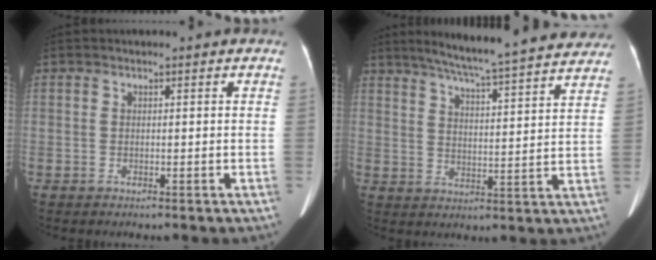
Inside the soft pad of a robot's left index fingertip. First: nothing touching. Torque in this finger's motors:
{"motor_torque": [0.21, -0.43, 0.03, 0.03]}